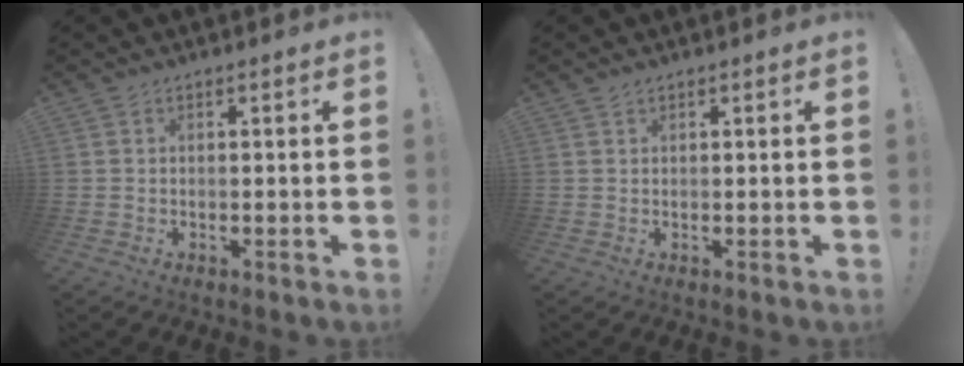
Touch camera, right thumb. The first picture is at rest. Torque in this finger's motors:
{"motor_torque": [-0.04, -0.06, 0.17, -0.06, 0.00]}